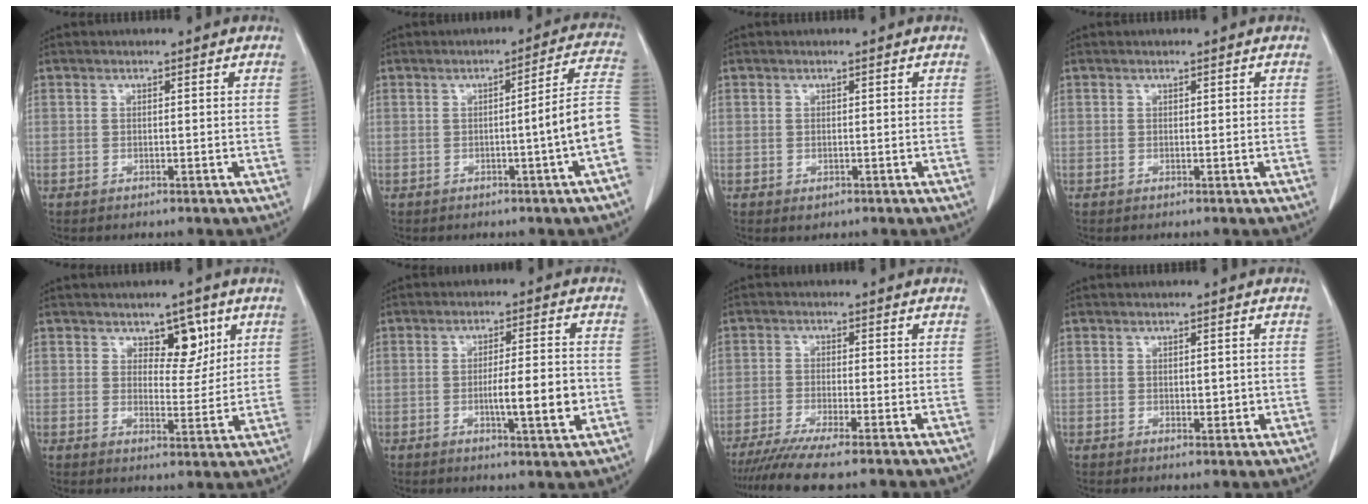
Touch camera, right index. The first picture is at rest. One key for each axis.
{"total": 9.0, "fx": -2.4, "fy": -1.4, "fz": 8.5, "tx": -0.098, "ty": 0.011, "tz": -0.037}
{"total": 0.8, "fx": -0.2, "fy": 0.7, "fz": 0.3, "tx": -0.005, "ty": 0.002, "tz": 0.001}
{"total": 0.0}
{"total": 5.3, "fx": 2.9, "fy": 2.8, "fz": 3.4, "tx": -0.037, "ty": -0.001, "tz": 0.043}
{"total": 9.2, "fx": -1.9, "fy": 0.7, "fz": 9.0, "tx": -0.142, "ty": -0.004, "tz": -0.031}
{"total": 6.8, "fx": -5.6, "fy": -0.8, "fz": 3.9, "tx": -0.057, "ty": -0.017, "tz": -0.092}
{"total": 1.9, "fx": 0.1, "fy": 1.0, "fz": 1.7, "tx": -0.021, "ty": -0.004, "tz": 0.005}